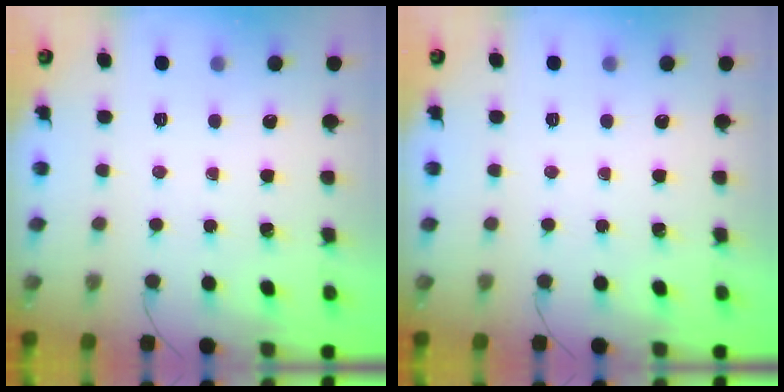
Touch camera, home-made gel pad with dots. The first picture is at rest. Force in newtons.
{"total": 0.0}